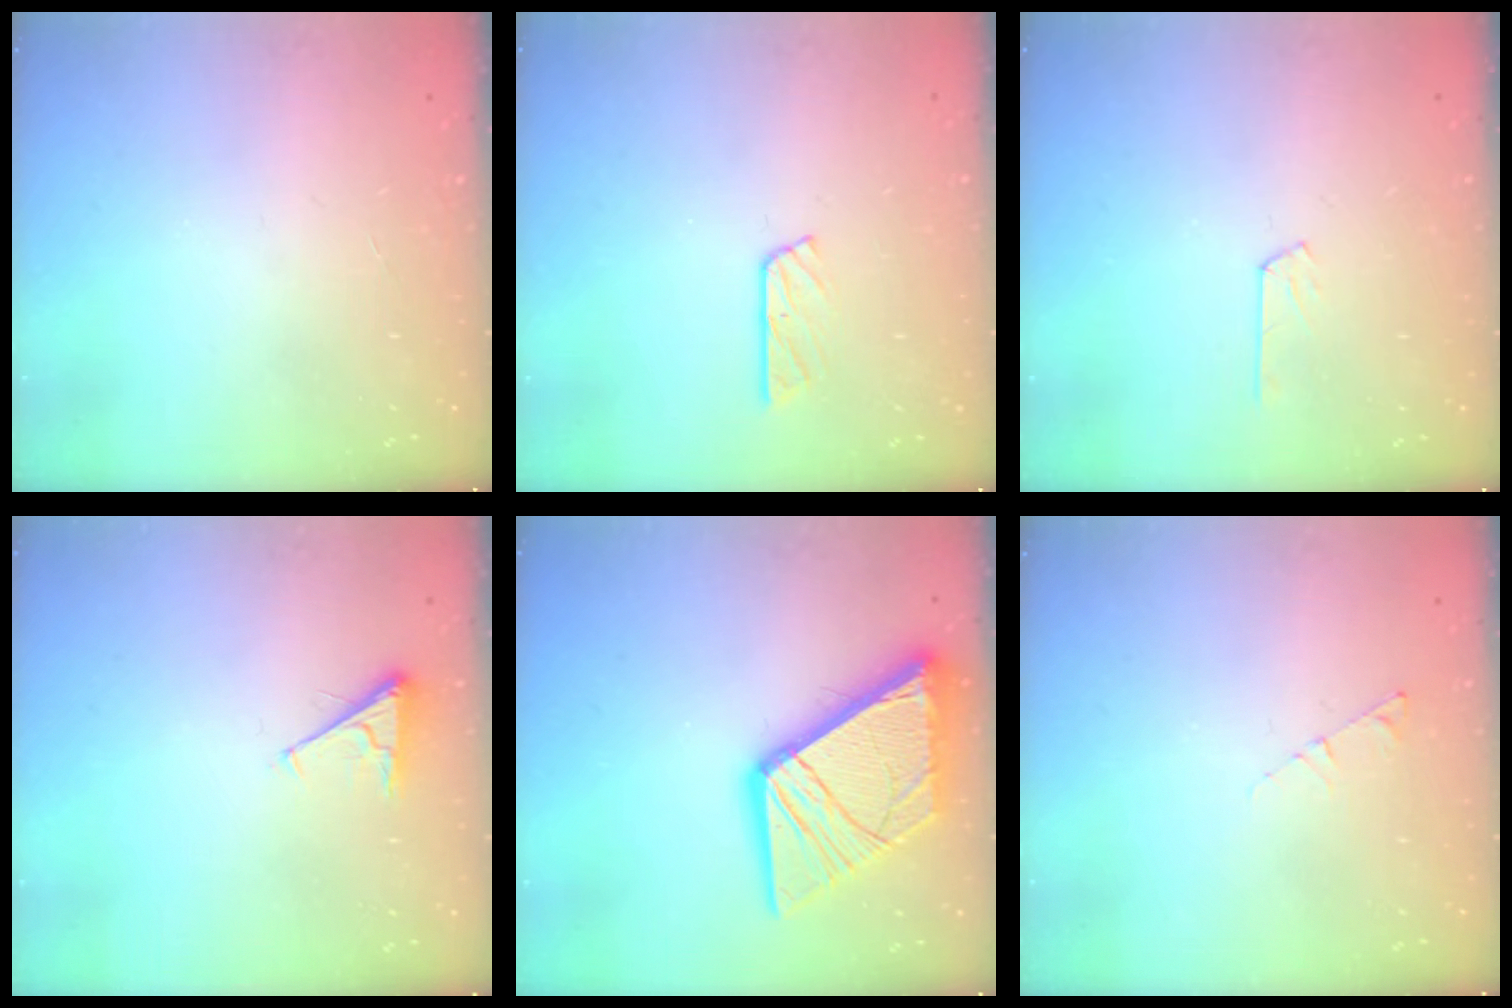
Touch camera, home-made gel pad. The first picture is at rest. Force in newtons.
{"total": 3.9, "press": 3.9, "slide": 0.4}
{"total": 3.7, "press": 3.7, "slide": 0.5}
{"total": 3.4, "press": 3.4, "slide": 0.7}
{"total": 20.3, "press": 20.2, "slide": 2.4}
{"total": 2.7, "press": 2.6, "slide": 0.3}